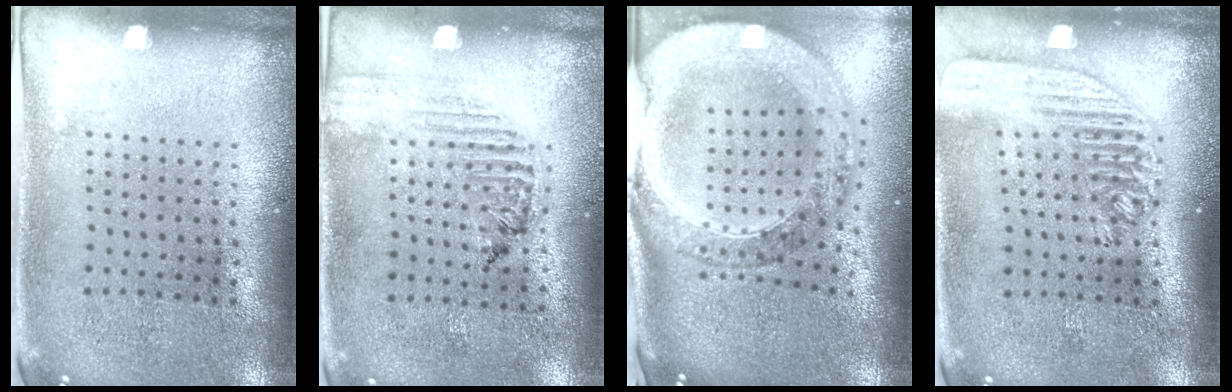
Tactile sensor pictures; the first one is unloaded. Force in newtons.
{"total": 1.5, "press": 1.5, "slide": 0.3}
{"total": 3.0, "press": 2.4, "slide": 1.7}
{"total": 1.9, "press": 1.7, "slide": 0.9}